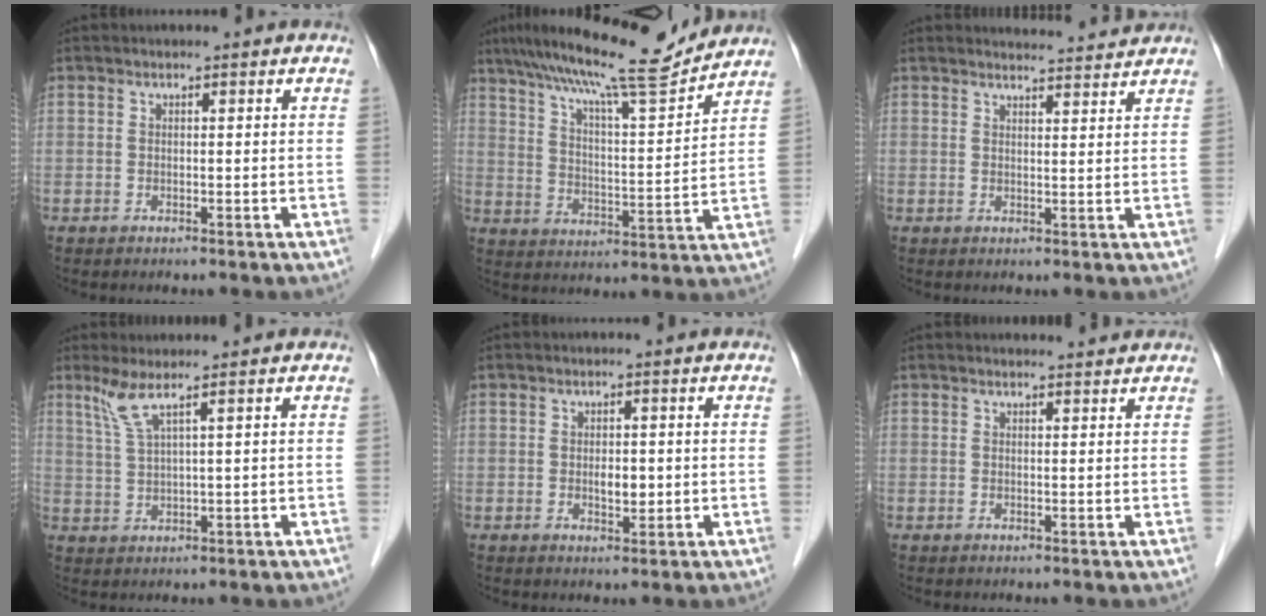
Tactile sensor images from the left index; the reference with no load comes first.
{"total": 15.2, "force": [13.4, 0.4, 7.2], "torque": [-0.124, 0.004, 0.208]}
{"total": 4.2, "force": [4.2, -0.1, 0.0], "torque": [-0.012, 0.000, 0.054]}
{"total": 3.6, "force": [2.4, -0.5, 2.7], "torque": [-0.067, 0.000, 0.057]}
{"total": 2.2, "force": [-0.2, 1.1, 1.9], "torque": [-0.033, -0.004, -0.002]}
{"total": 2.6, "force": [2.5, 0.3, 0.3], "torque": [-0.010, 0.003, 0.030]}